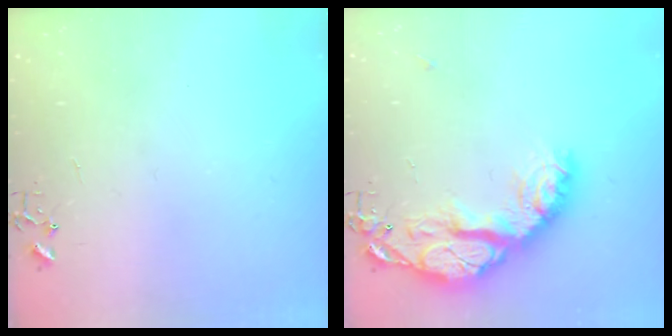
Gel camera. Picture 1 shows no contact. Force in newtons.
{"total": 20.6, "press": 20.5, "slide": 1.5}